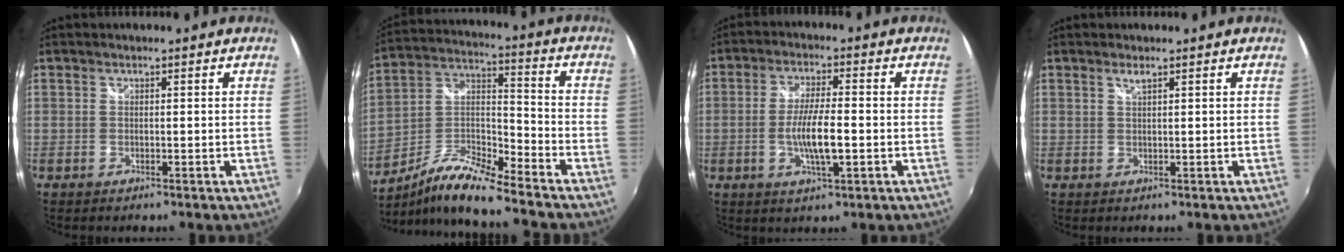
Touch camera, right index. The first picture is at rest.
{"total": 12.2, "force": [-10.1, 0.7, 6.7], "torque": [-0.142, 0.008, -0.202]}
{"total": 7.8, "force": [-1.7, 1.5, 7.4], "torque": [-0.142, -0.006, -0.031]}
{"total": 1.1, "force": [0.8, 0.0, 0.8], "torque": [-0.014, 0.002, 0.013]}